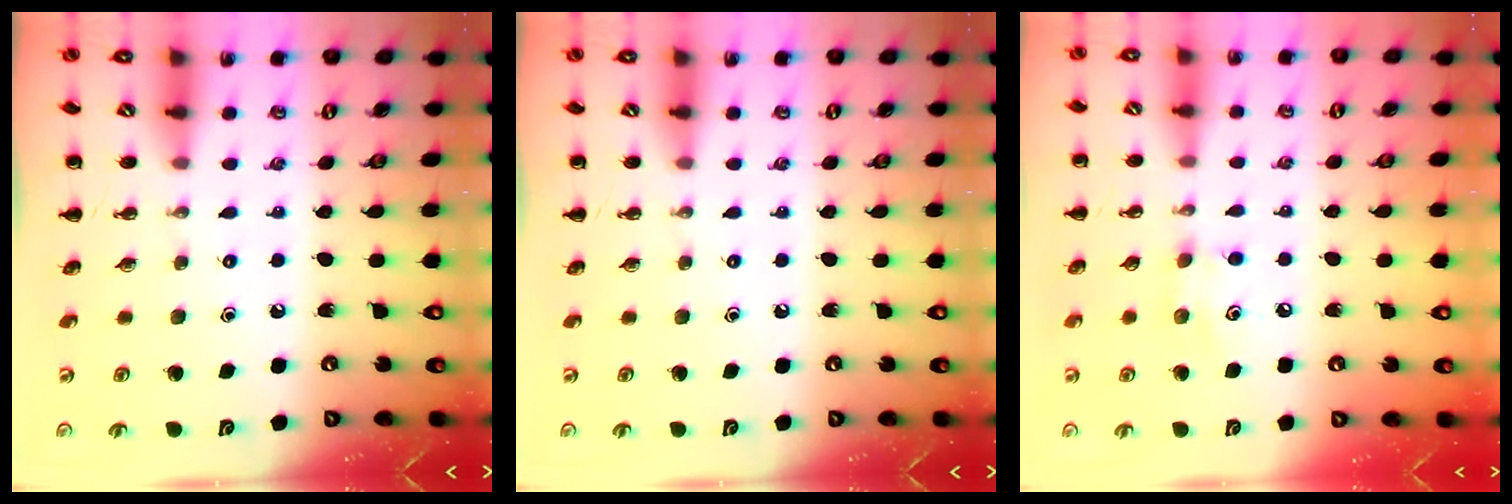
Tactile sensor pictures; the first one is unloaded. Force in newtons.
{"total": 0.0}
{"total": 4.9, "press": 4.8, "slide": 1.0}